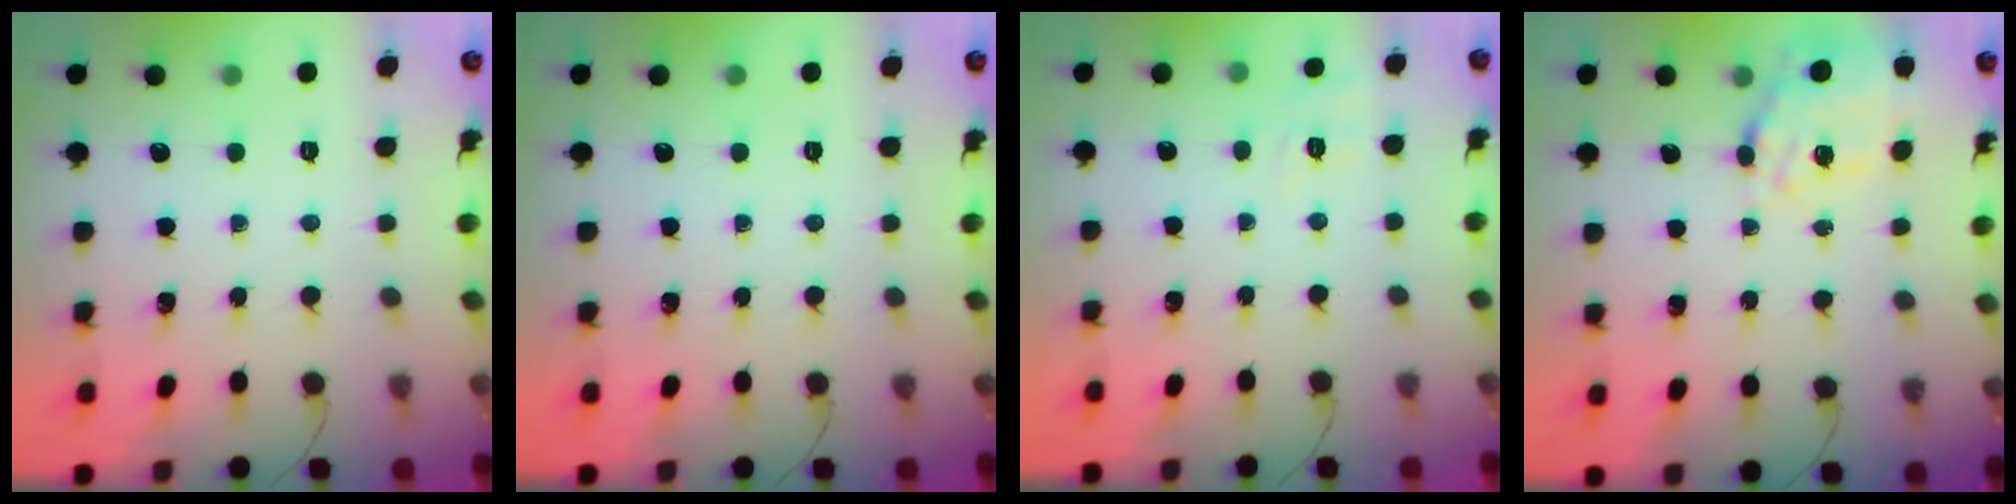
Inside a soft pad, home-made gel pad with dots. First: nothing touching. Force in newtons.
{"total": 0.0}
{"total": 5.9, "press": 5.4, "slide": 2.3}
{"total": 17.5, "press": 17.2, "slide": 3.4}